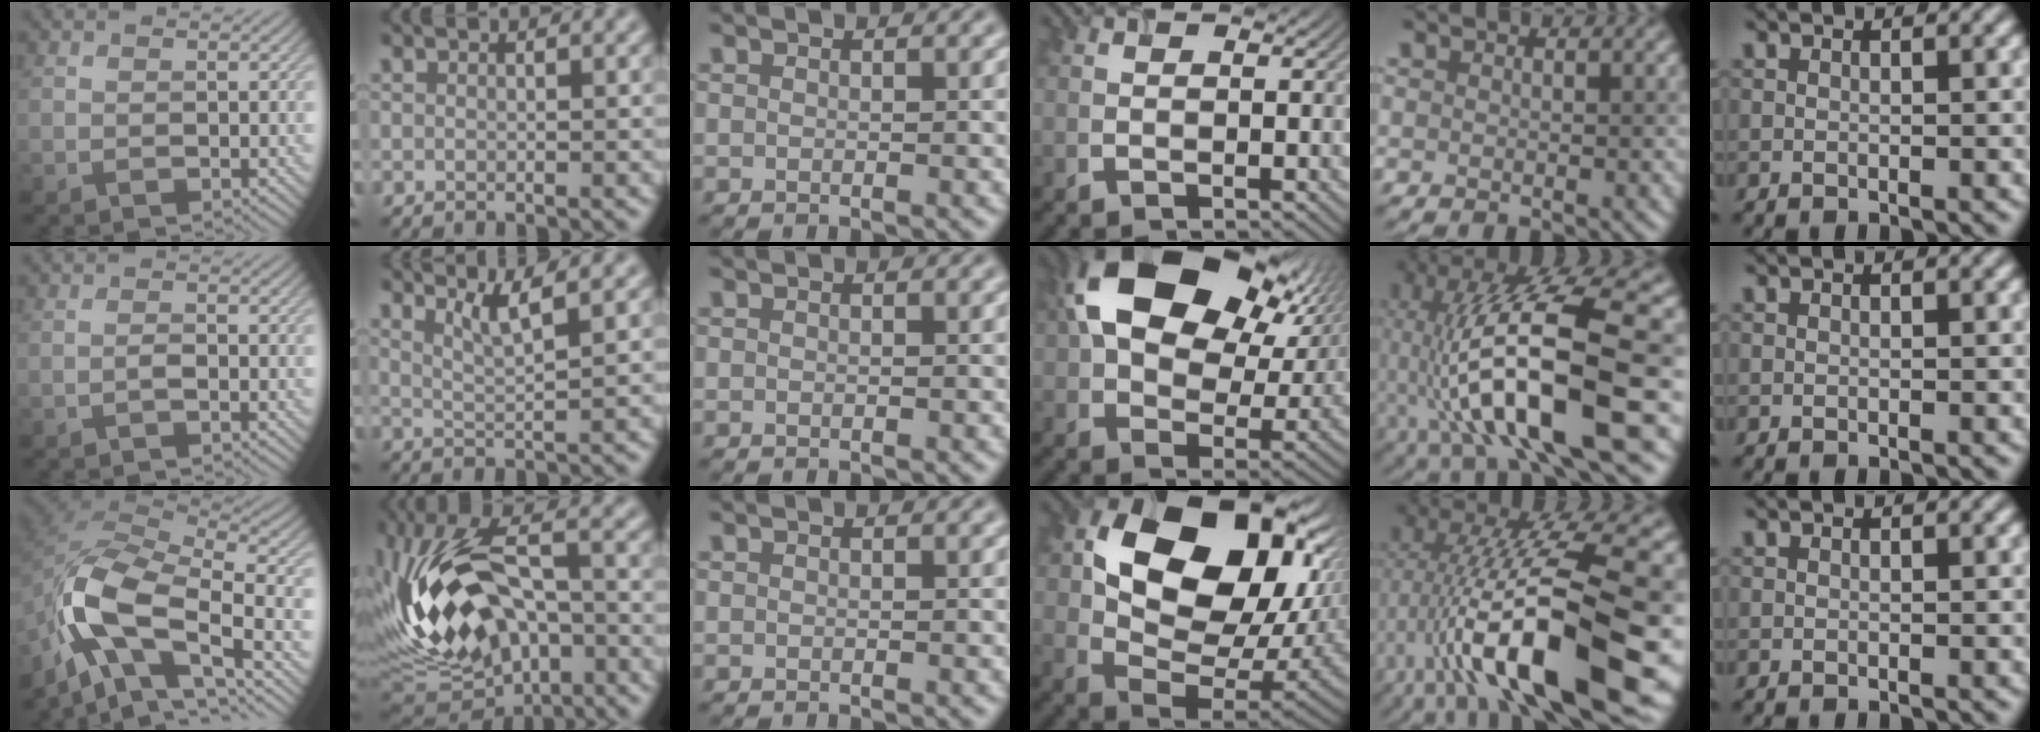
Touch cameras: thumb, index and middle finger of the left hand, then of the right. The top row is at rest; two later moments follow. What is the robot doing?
{"motion": "extract", "object": "airpods case & airpods"}